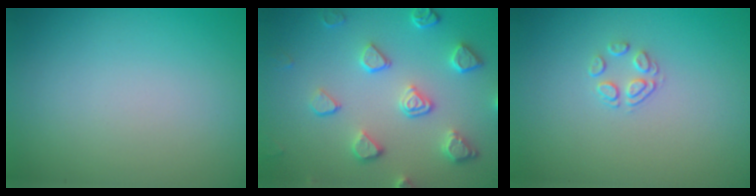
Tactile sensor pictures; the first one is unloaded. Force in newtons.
{"total": 4.1, "press": 3.8, "slide": 1.4}
{"total": 1.5, "press": 0.8, "slide": 1.3}